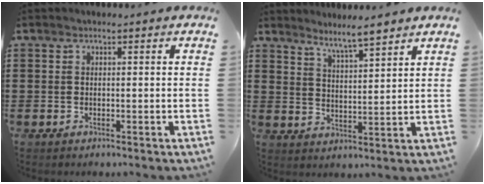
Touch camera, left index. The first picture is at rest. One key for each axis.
{"total": 4.9, "fx": 4.6, "fy": -0.2, "fz": 1.8, "tx": -0.050, "ty": -0.019, "tz": 0.079}